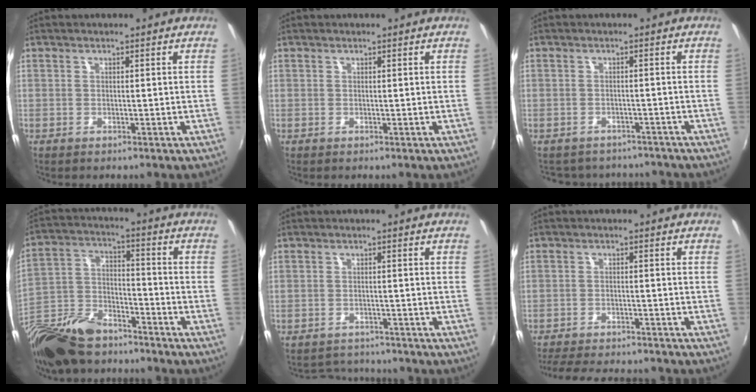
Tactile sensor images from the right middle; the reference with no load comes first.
{"total": 0.0}
{"total": 9.5, "force": [-8.3, 3.9, 2.5], "torque": [-0.058, -0.003, -0.107]}
{"total": 20.0, "force": [-14.8, 9.2, 9.8], "torque": [-0.238, -0.015, -0.266]}
{"total": 5.1, "force": [-4.8, 1.6, 0.3], "torque": [-0.017, 0.005, -0.073]}
{"total": 12.4, "force": [-11.1, 2.8, 4.9], "torque": [-0.114, -0.014, -0.165]}